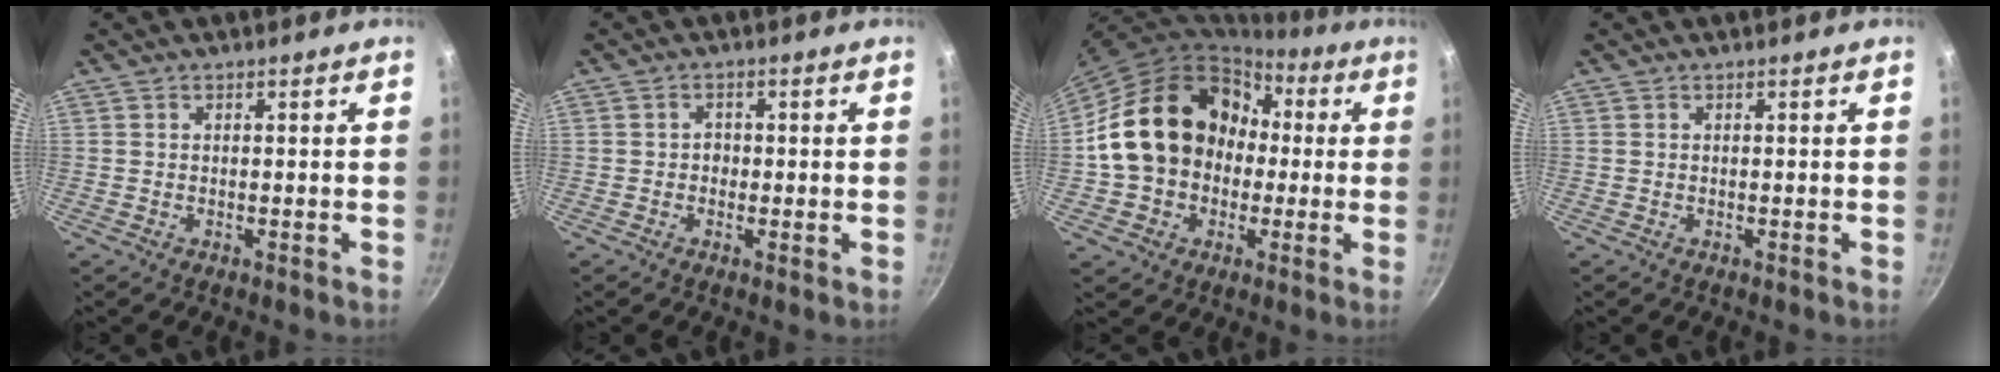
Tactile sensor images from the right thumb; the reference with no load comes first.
{"total": 1.8, "force": [-0.2, 1.5, 0.9], "torque": [-0.010, 0.000, -0.008]}
{"total": 19.9, "force": [0.5, 16.4, 11.2], "torque": [-0.165, 0.058, 0.014]}
{"total": 0.0}